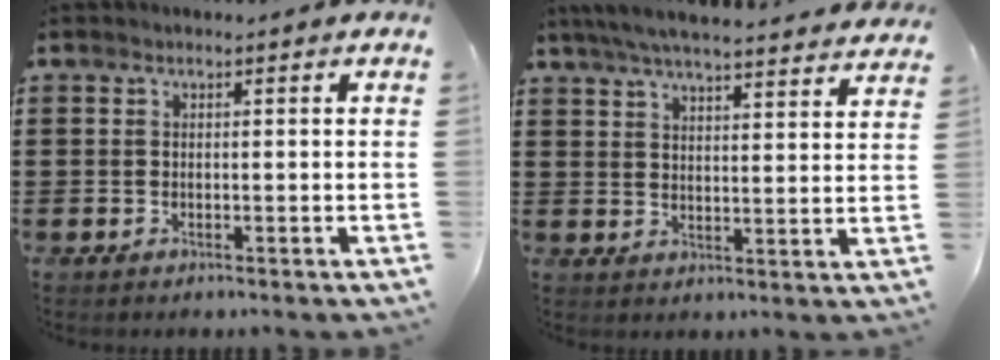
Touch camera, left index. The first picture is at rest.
{"total": 5.9, "force": [5.5, -0.1, 2.1], "torque": [-0.060, -0.027, 0.097]}